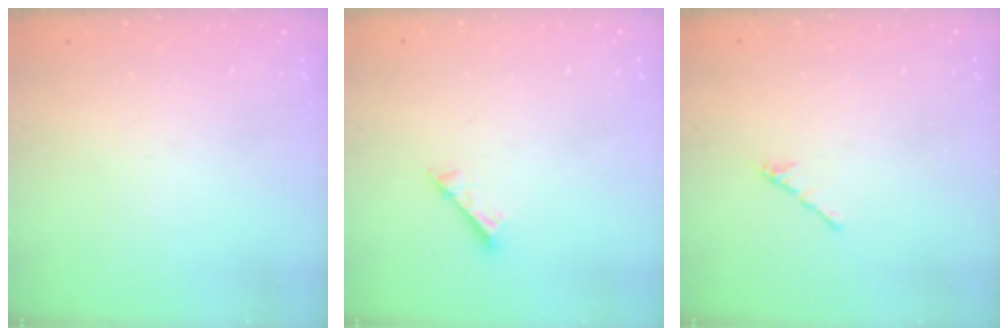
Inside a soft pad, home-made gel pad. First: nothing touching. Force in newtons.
{"total": 2.5, "press": 2.5, "slide": 0.1}
{"total": 1.7, "press": 1.6, "slide": 0.5}